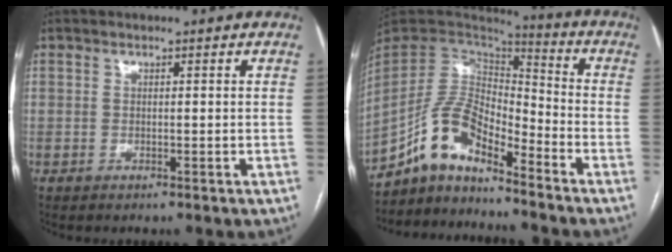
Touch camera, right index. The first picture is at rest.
{"total": 11.2, "force": [-8.6, 3.4, 6.3], "torque": [-0.129, 0.031, -0.162]}